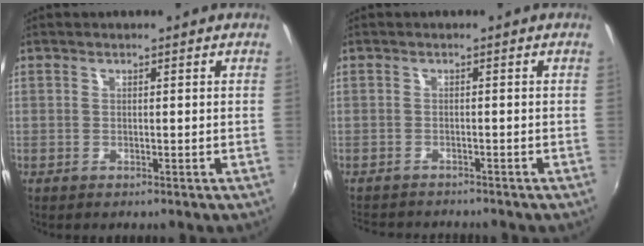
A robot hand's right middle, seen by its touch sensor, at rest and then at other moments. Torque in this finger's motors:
{"motor_torque": [1.02, -1.12, 0.20, 0.09]}